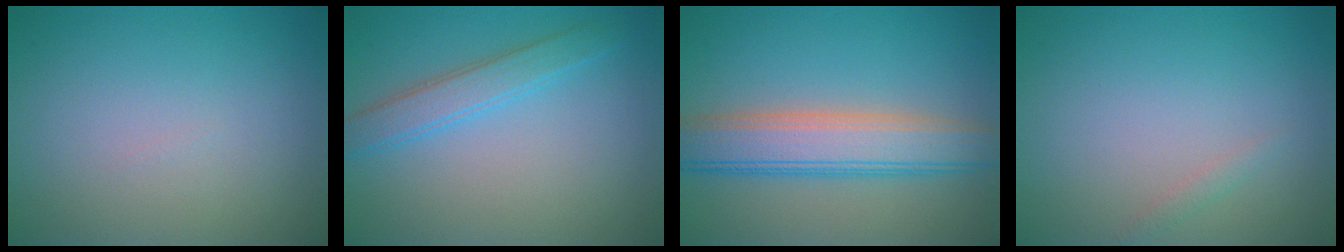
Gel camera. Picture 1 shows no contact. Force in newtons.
{"total": 2.8, "press": 2.8, "slide": 0.1}
{"total": 6.5, "press": 6.5, "slide": 0.4}
{"total": 0.7, "press": 0.7, "slide": 0.1}